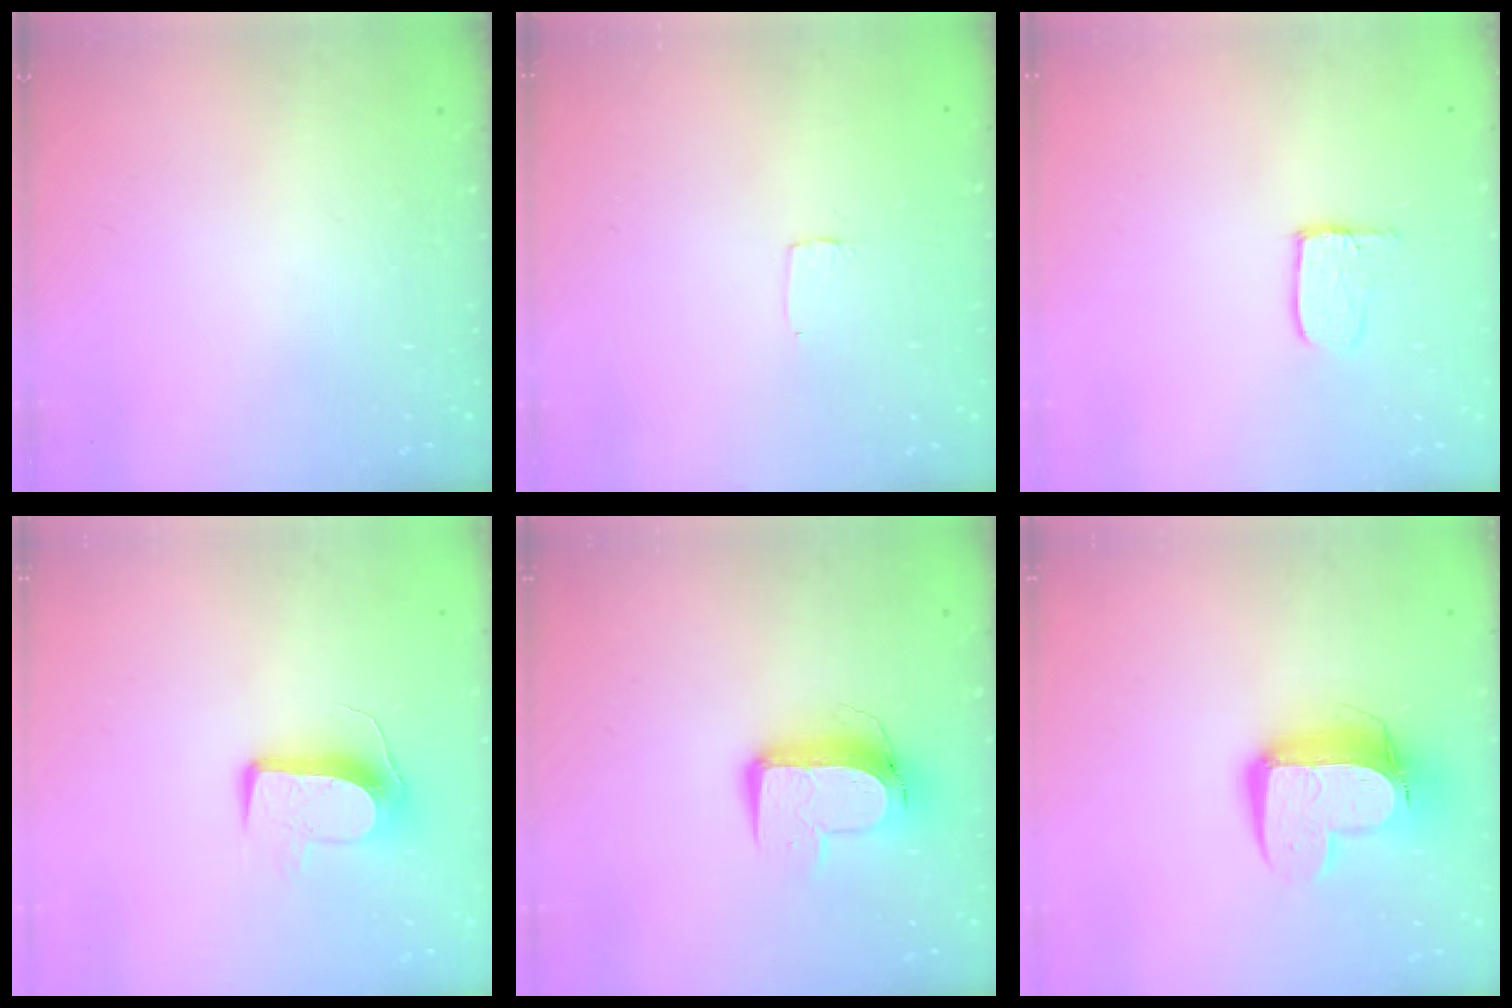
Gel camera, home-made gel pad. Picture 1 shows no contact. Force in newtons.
{"total": 2.6, "press": 2.6, "slide": 0.2}
{"total": 3.4, "press": 3.4, "slide": 0.3}
{"total": 9.7, "press": 9.7, "slide": 0.5}
{"total": 10.4, "press": 10.4, "slide": 1.1}
{"total": 13.9, "press": 13.8, "slide": 1.4}